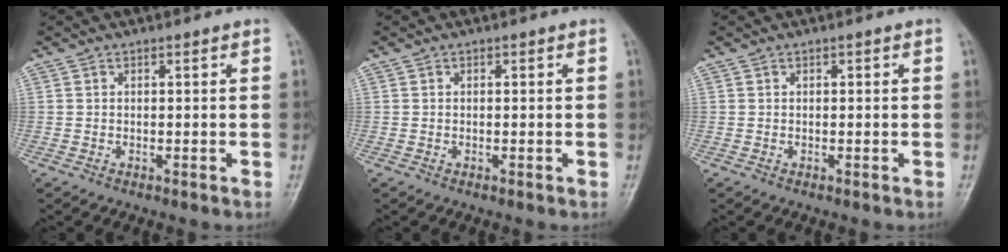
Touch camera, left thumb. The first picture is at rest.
{"total": 0.0}
{"total": 0.0}